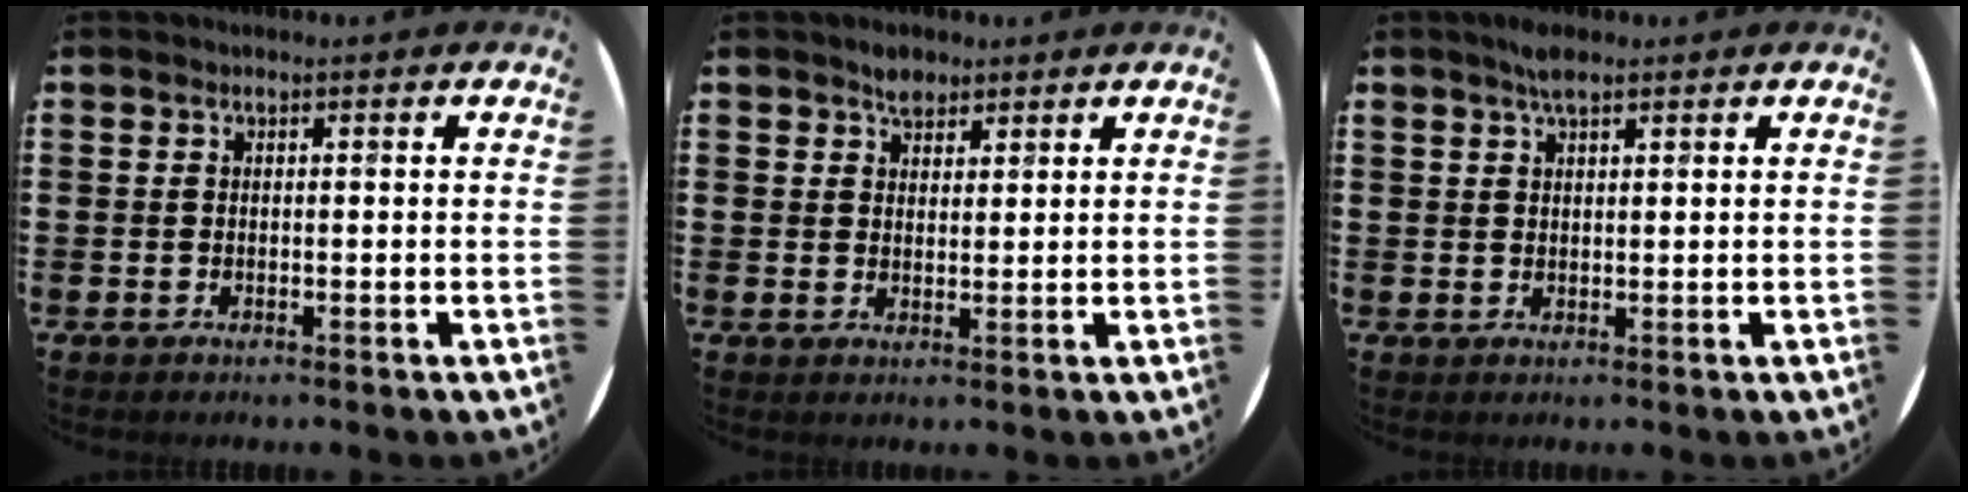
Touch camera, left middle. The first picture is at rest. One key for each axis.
{"total": 2.5, "fx": 2.1, "fy": 1.3, "fz": 0.5, "tx": -0.004, "ty": -0.001, "tz": 0.038}
{"total": 2.5, "fx": 1.9, "fy": 0.7, "fz": 1.5, "tx": -0.025, "ty": 0.002, "tz": 0.032}